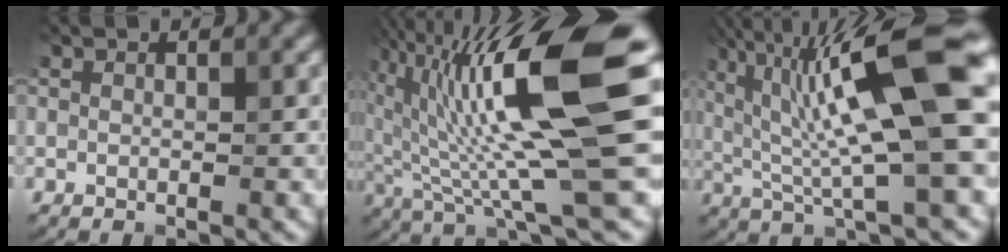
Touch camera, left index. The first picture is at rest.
{"total": 15.8, "force": [3.2, 2.8, 15.2], "torque": [-0.244, 0.008, 0.055]}
{"total": 14.7, "force": [3.5, 3.0, 13.9], "torque": [-0.218, 0.017, 0.058]}